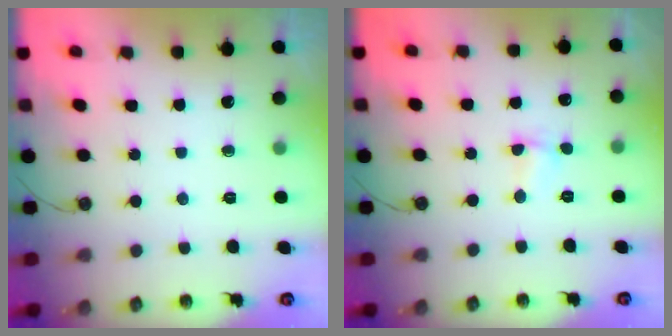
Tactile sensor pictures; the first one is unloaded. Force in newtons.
{"total": 1.0, "press": 1.0, "slide": 0.4}